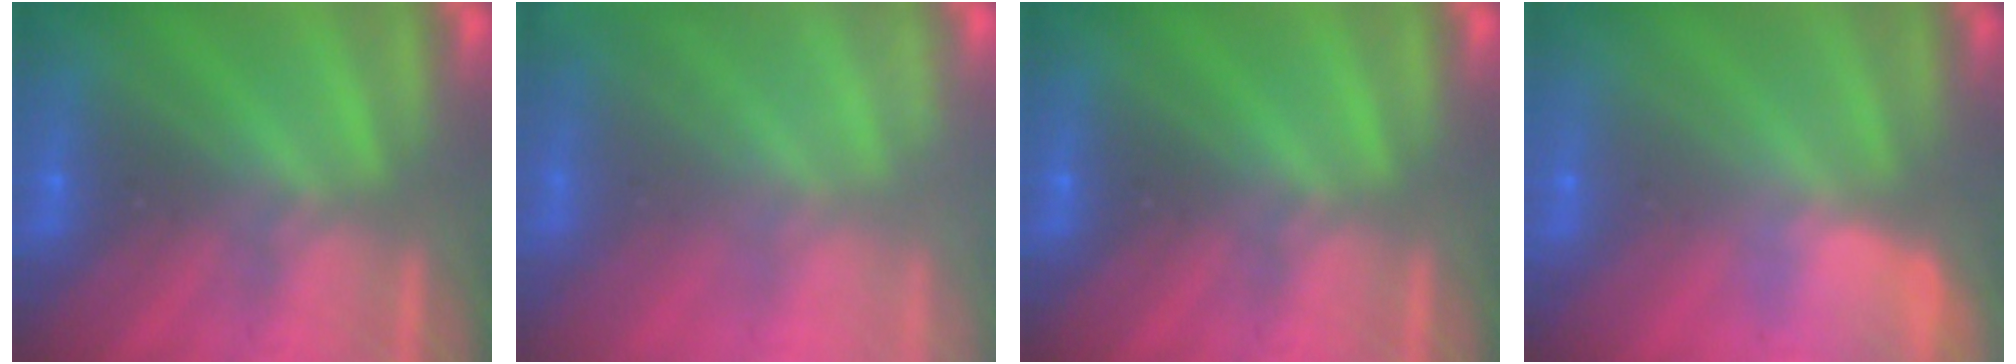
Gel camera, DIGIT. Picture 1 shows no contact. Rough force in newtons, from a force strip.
{"total": 1.8}
{"total": 0.0}
{"total": 2.8}